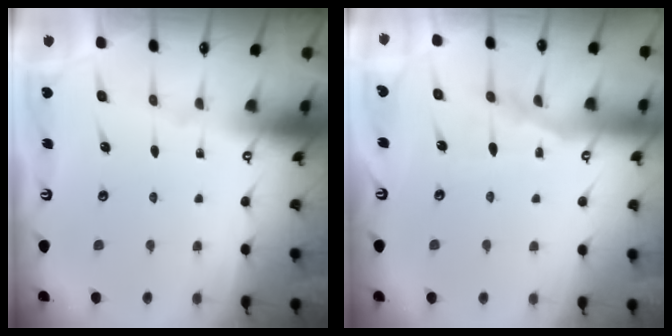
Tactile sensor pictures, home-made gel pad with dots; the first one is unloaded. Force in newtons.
{"total": 7.9, "press": 7.9, "slide": 0.5}